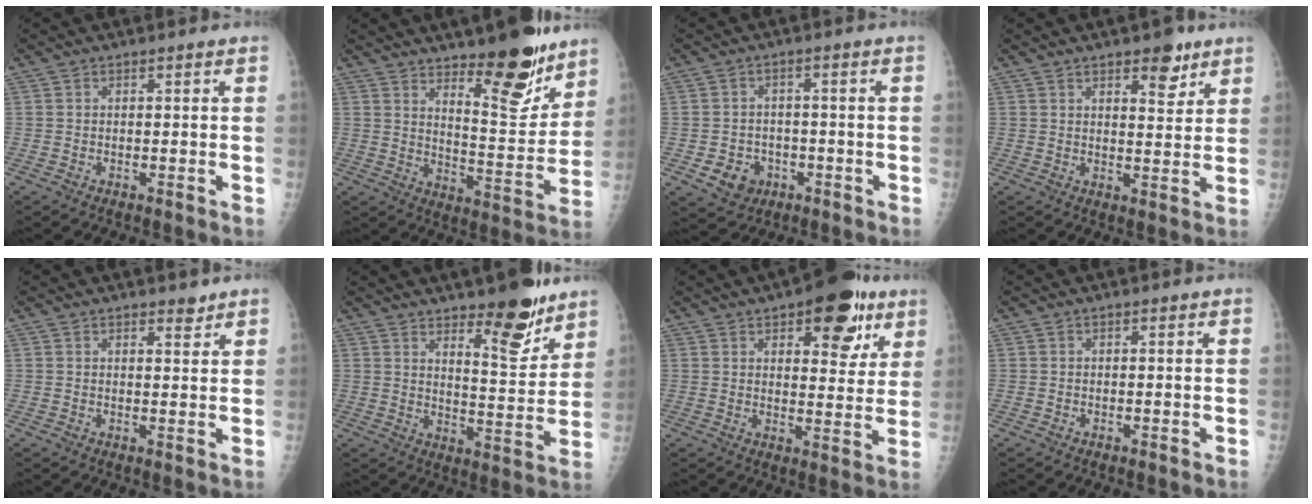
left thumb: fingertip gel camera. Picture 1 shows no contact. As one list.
[{"total": 15.2, "force": [10.6, 4.7, 9.9], "torque": [-0.100, -0.087, 0.168]}, {"total": 5.9, "force": [-2.2, 5.0, 2.1], "torque": [-0.014, 0.013, -0.027]}, {"total": 6.2, "force": [3.9, 2.5, 4.1], "torque": [-0.035, -0.022, 0.051]}, {"total": 2.1, "force": [1.7, 0.8, 0.9], "torque": [-0.002, -0.012, 0.023]}, {"total": 11.8, "force": [8.2, 3.7, 7.6], "torque": [-0.078, -0.065, 0.128]}, {"total": 13.7, "force": [7.4, 6.3, 9.6], "torque": [-0.078, -0.025, 0.095]}, {"total": 0.0}]